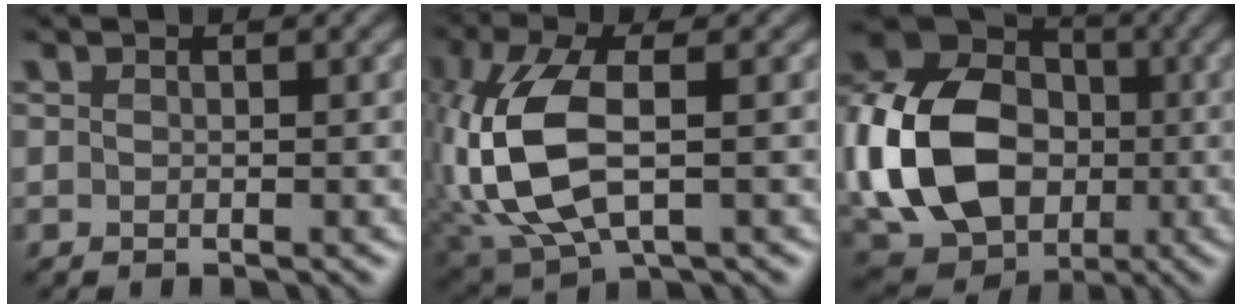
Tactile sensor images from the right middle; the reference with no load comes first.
{"total": 9.7, "force": [-0.2, 5.1, 8.2], "torque": [-0.207, -0.001, 0.001]}
{"total": 15.6, "force": [-1.8, 12.3, 9.3], "torque": [-0.223, -0.001, -0.025]}